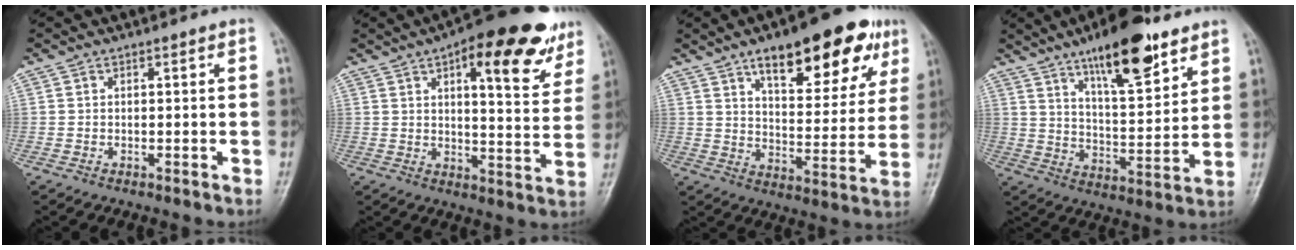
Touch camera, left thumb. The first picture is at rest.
{"total": 18.7, "force": [10.1, 6.8, 14.2], "torque": [-0.150, -0.030, 0.135]}
{"total": 20.4, "force": [11.5, 7.8, 14.9], "torque": [-0.164, -0.038, 0.168]}
{"total": 16.8, "force": [10.7, 5.3, 11.8], "torque": [-0.154, -0.058, 0.175]}